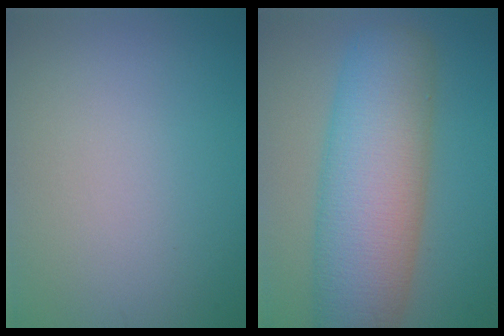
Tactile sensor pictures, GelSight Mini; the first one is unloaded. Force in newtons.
{"total": 11.0, "press": 11.0, "slide": 0.7}